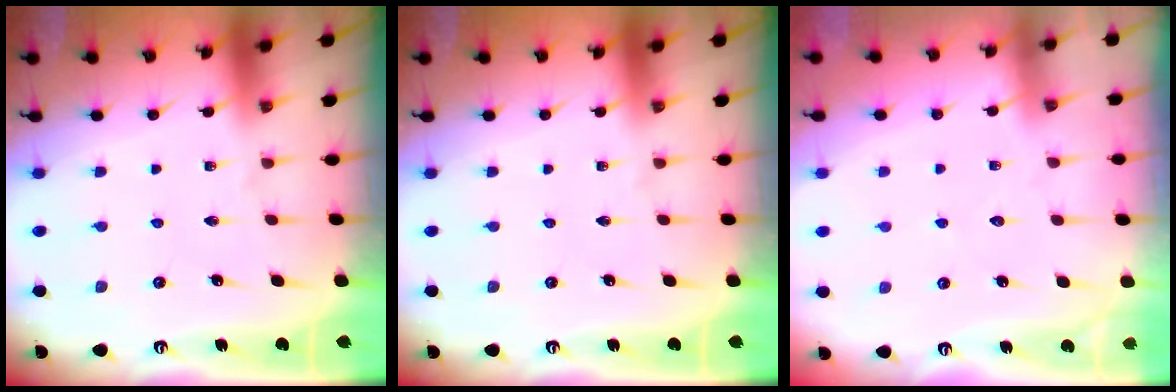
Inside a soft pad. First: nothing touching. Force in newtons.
{"total": 0.0}
{"total": 2.5, "press": 2.4, "slide": 0.4}